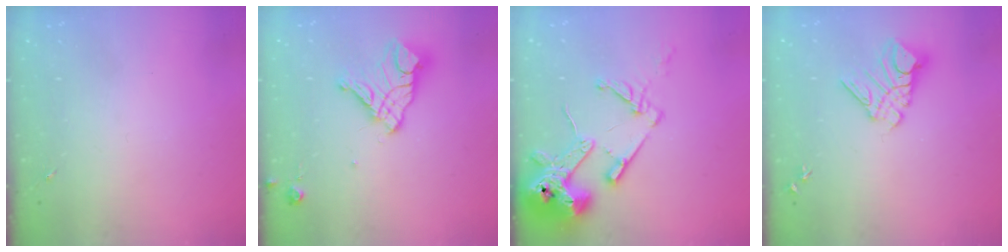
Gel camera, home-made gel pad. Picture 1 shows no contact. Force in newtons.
{"total": 14.6, "press": 14.5, "slide": 1.4}
{"total": 17.2, "press": 17.1, "slide": 2.1}
{"total": 11.6, "press": 11.6, "slide": 1.2}